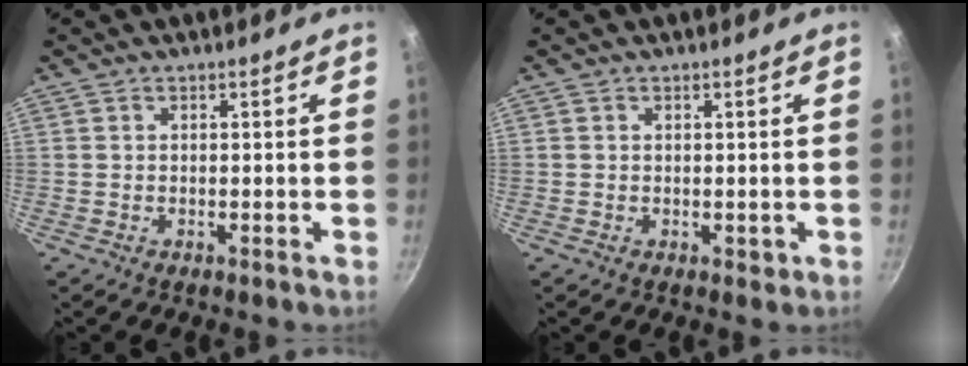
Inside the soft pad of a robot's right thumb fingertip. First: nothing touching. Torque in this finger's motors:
{"motor_torque": [-0.28, 0.01, -0.10, 0.03, -0.01]}